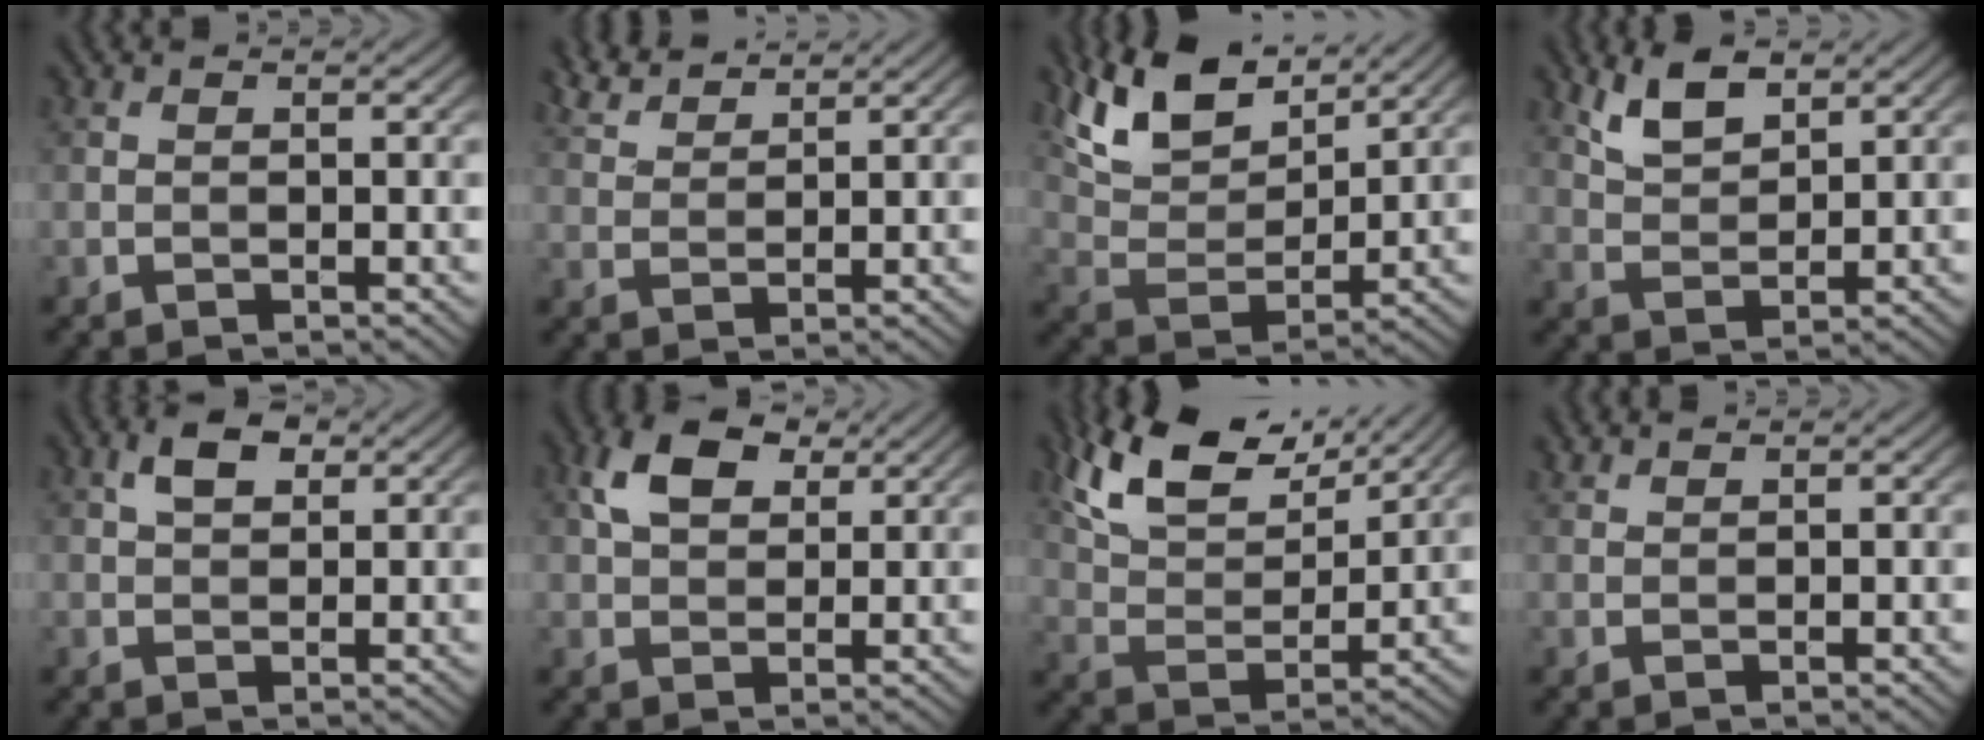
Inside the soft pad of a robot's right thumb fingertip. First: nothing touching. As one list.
[{"total": 4.2, "force": [3.8, 0.8, 1.6], "torque": [-0.046, 0.008, 0.082]}, {"total": 11.3, "force": [7.9, 4.7, 6.4], "torque": [-0.157, 0.011, 0.153]}, {"total": 5.3, "force": [3.6, 2.1, 3.3], "torque": [-0.079, 0.001, 0.078]}, {"total": 3.8, "force": [1.7, 2.1, 2.7], "torque": [-0.055, 0.007, 0.027]}, {"total": 6.7, "force": [3.0, 4.1, 4.4], "torque": [-0.093, 0.009, 0.051]}, {"total": 12.3, "force": [8.4, 5.2, 7.4], "torque": [-0.173, 0.010, 0.157]}, {"total": 1.2, "force": [1.1, 0.1, 0.3], "torque": [-0.012, 0.004, 0.027]}]